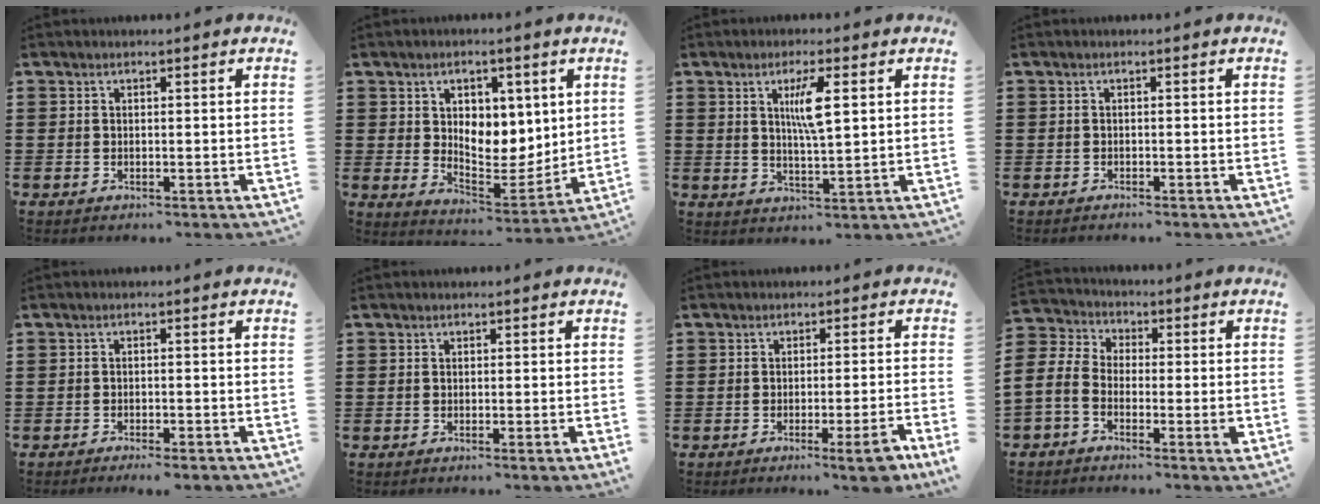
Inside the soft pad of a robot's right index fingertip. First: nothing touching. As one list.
[{"total": 8.0, "force": [3.2, 4.3, 6.0], "torque": [-0.098, -0.012, 0.050]}, {"total": 5.1, "force": [1.6, 1.0, 4.7], "torque": [-0.089, 0.003, 0.022]}, {"total": 0.5, "force": [-0.5, 0.0, 0.0], "torque": [-0.001, 0.000, -0.011]}, {"total": 1.5, "force": [-1.4, 0.0, 0.4], "torque": [-0.010, 0.002, -0.028]}, {"total": 0.5, "force": [-0.2, -0.1, 0.5], "torque": [-0.009, -0.004, -0.003]}, {"total": 4.3, "force": [-2.6, -0.7, 3.3], "torque": [-0.051, -0.014, -0.045]}, {"total": 5.9, "force": [-2.9, 3.6, 3.7], "torque": [-0.110, -0.007, -0.066]}]